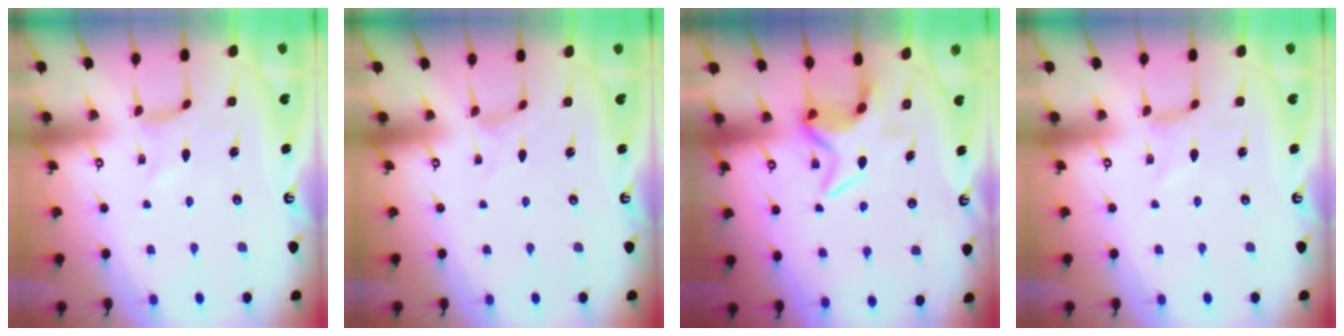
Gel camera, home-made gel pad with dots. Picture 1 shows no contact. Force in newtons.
{"total": 0.0}
{"total": 6.4, "press": 6.4, "slide": 0.9}
{"total": 0.0}